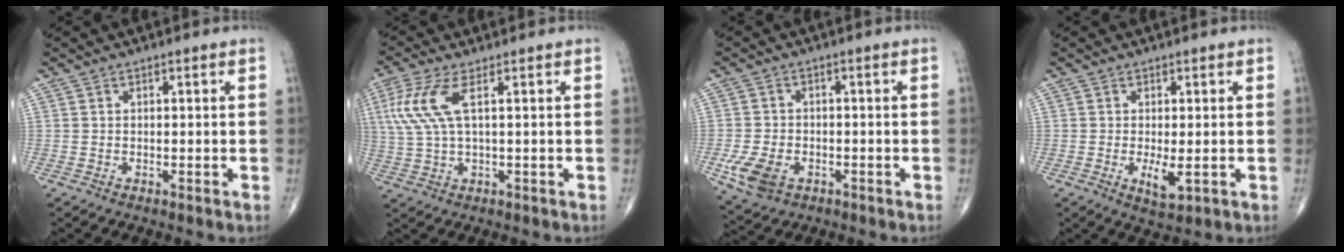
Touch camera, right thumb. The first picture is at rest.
{"total": 8.2, "force": [2.4, 2.5, 7.4], "torque": [-0.207, 0.008, 0.052]}
{"total": 7.4, "force": [-2.8, 5.1, 4.6], "torque": [-0.090, 0.004, -0.046]}
{"total": 3.6, "force": [-0.6, 1.2, 3.3], "torque": [-0.055, -0.010, -0.007]}